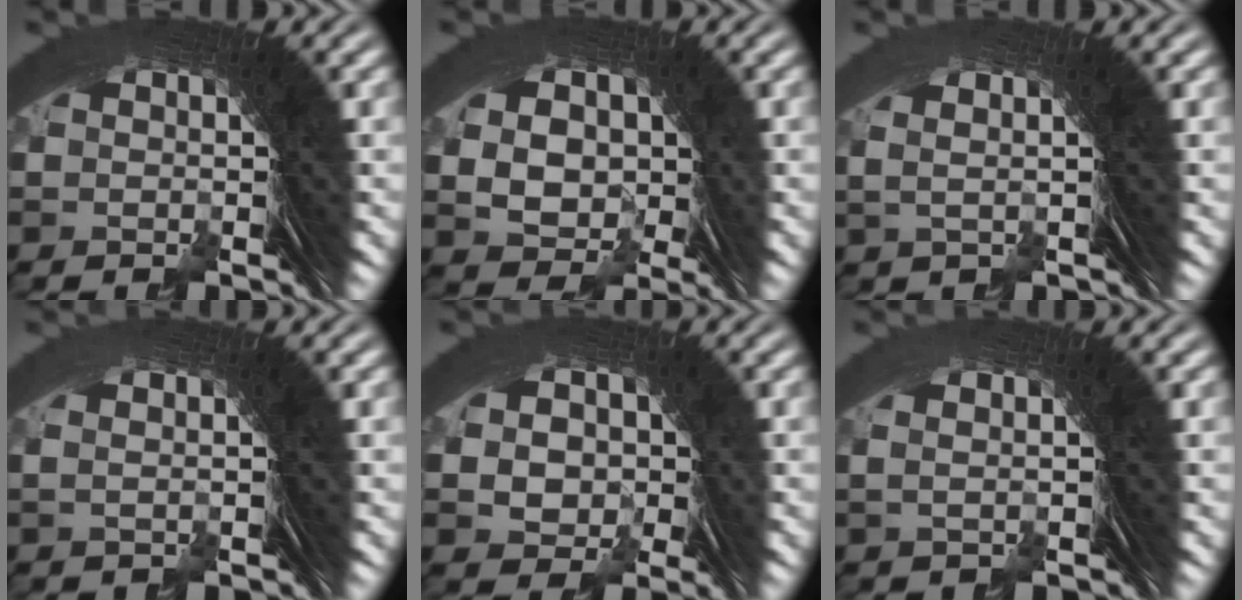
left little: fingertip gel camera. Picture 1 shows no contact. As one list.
[{"total": 6.9, "force": [0.3, 5.8, 3.7], "torque": [-0.082, -0.025, 0.014]}, {"total": 3.1, "force": [1.6, 0.7, 2.5], "torque": [-0.044, 0.008, 0.023]}, {"total": 1.4, "force": [0.7, -0.3, 1.2], "torque": [-0.016, 0.008, 0.011]}, {"total": 5.2, "force": [0.2, 4.6, 2.4], "torque": [-0.059, -0.018, 0.007]}, {"total": 2.0, "force": [1.0, 0.1, 1.7], "torque": [-0.027, 0.009, 0.015]}]